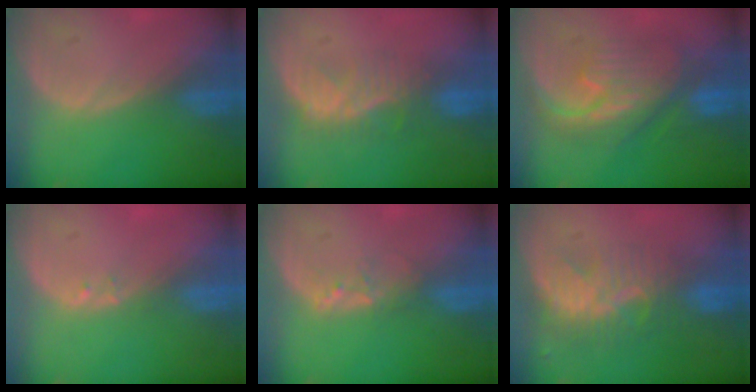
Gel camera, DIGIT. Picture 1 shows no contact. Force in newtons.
{"total": 5.2, "press": 5.0, "slide": 1.3}
{"total": 8.3, "press": 8.3, "slide": 0.2}
{"total": 0.6, "press": 0.6, "slide": 0.2}
{"total": 2.0, "press": 1.9, "slide": 0.4}
{"total": 8.5, "press": 7.6, "slide": 3.8}